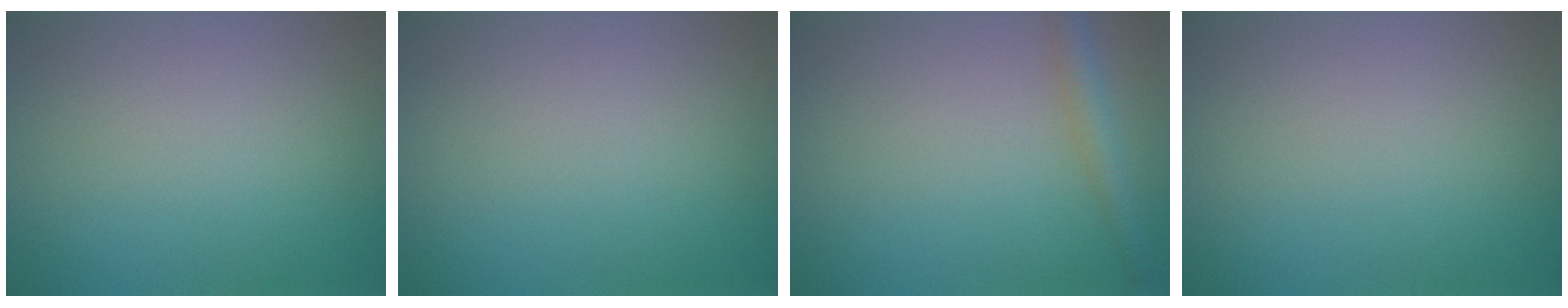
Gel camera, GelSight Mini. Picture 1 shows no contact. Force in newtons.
{"total": 0.0}
{"total": 2.7, "press": 2.7, "slide": 0.1}
{"total": 0.0}